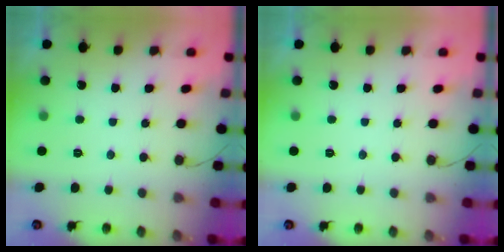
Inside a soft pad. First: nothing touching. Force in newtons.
{"total": 0.0}